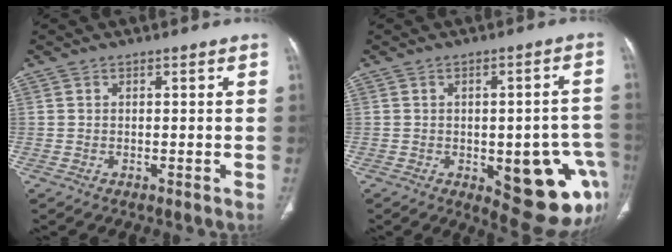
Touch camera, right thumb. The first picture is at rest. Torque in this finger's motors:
{"motor_torque": [2.17, 2.07, 1.07, -1.18, 0.35]}